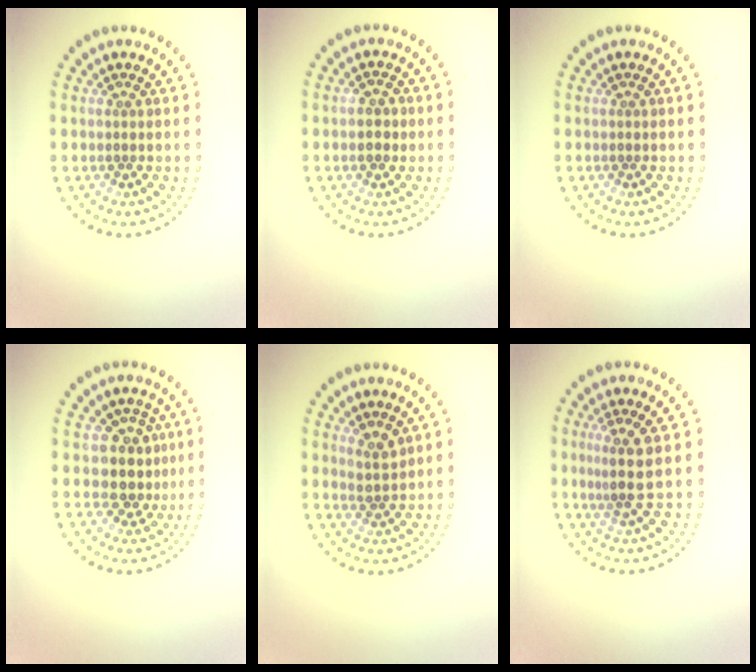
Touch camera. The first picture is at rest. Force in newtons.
{"total": 1.5, "press": 1.4, "slide": 0.3}
{"total": 0.0}
{"total": 3.4, "press": 2.8, "slide": 2.0}
{"total": 1.6, "press": 1.3, "slide": 0.9}
{"total": 2.8, "press": 2.0, "slide": 2.0}